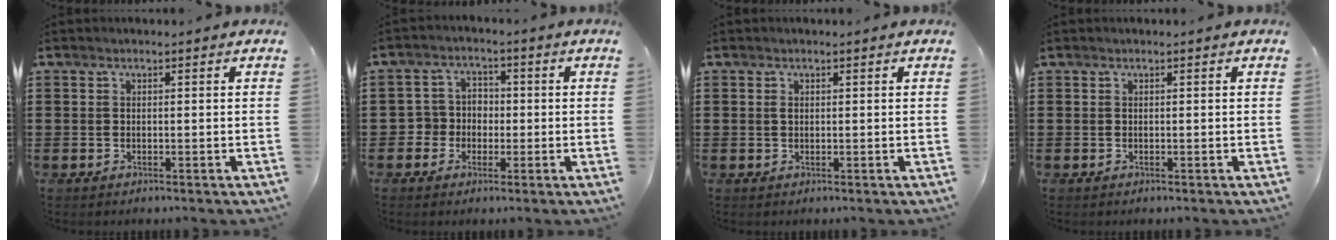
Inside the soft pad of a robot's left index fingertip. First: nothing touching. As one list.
[{"total": 4.0, "force": [-1.1, 3.7, 1.1], "torque": [-0.036, 0.011, -0.028]}, {"total": 0.7, "force": [0.2, 0.5, 0.4], "torque": [-0.011, 0.002, 0.004]}, {"total": 0.0}]